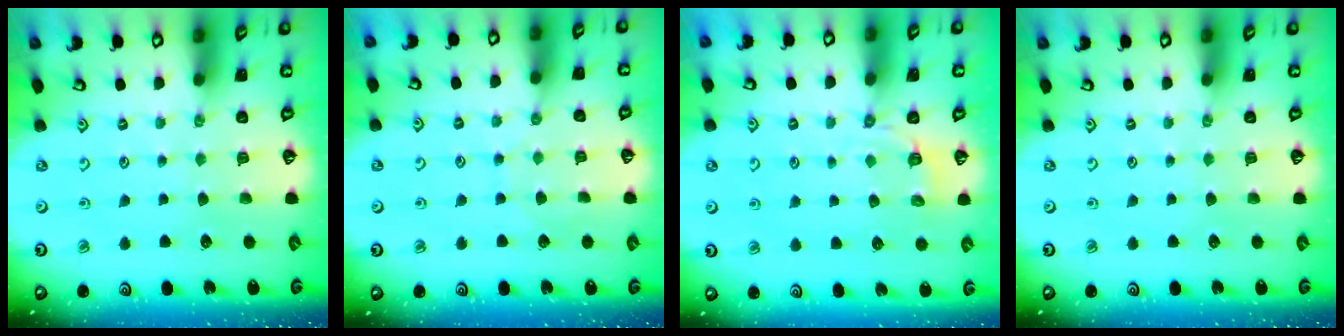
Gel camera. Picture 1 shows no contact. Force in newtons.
{"total": 6.0, "press": 6.0, "slide": 0.5}
{"total": 2.9, "press": 2.0, "slide": 2.1}
{"total": 0.0}